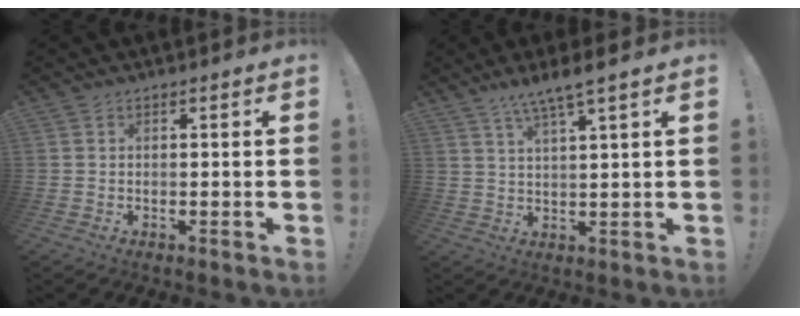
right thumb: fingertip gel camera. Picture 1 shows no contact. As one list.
[{"total": 6.1, "force": [4.5, -0.5, 4.0], "torque": [-0.072, -0.022, 0.074]}]